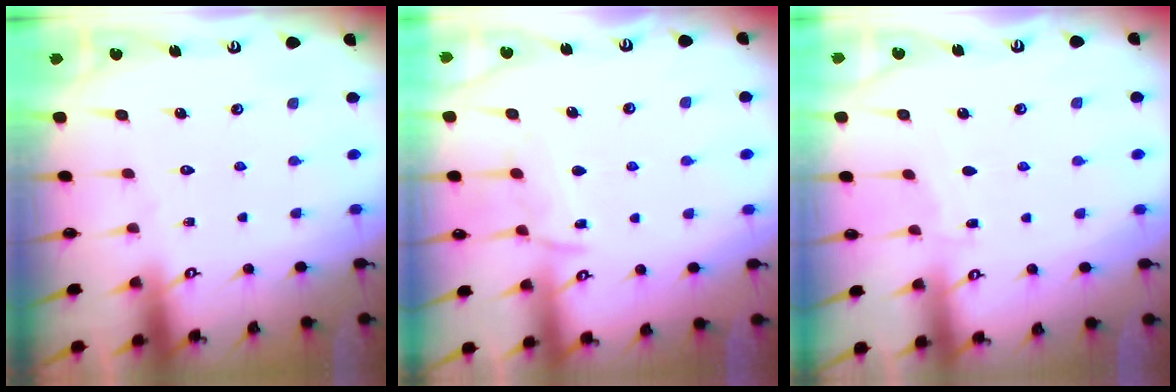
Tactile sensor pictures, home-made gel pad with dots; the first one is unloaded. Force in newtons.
{"total": 9.0, "press": 9.0, "slide": 1.1}
{"total": 3.1, "press": 3.1, "slide": 0.4}